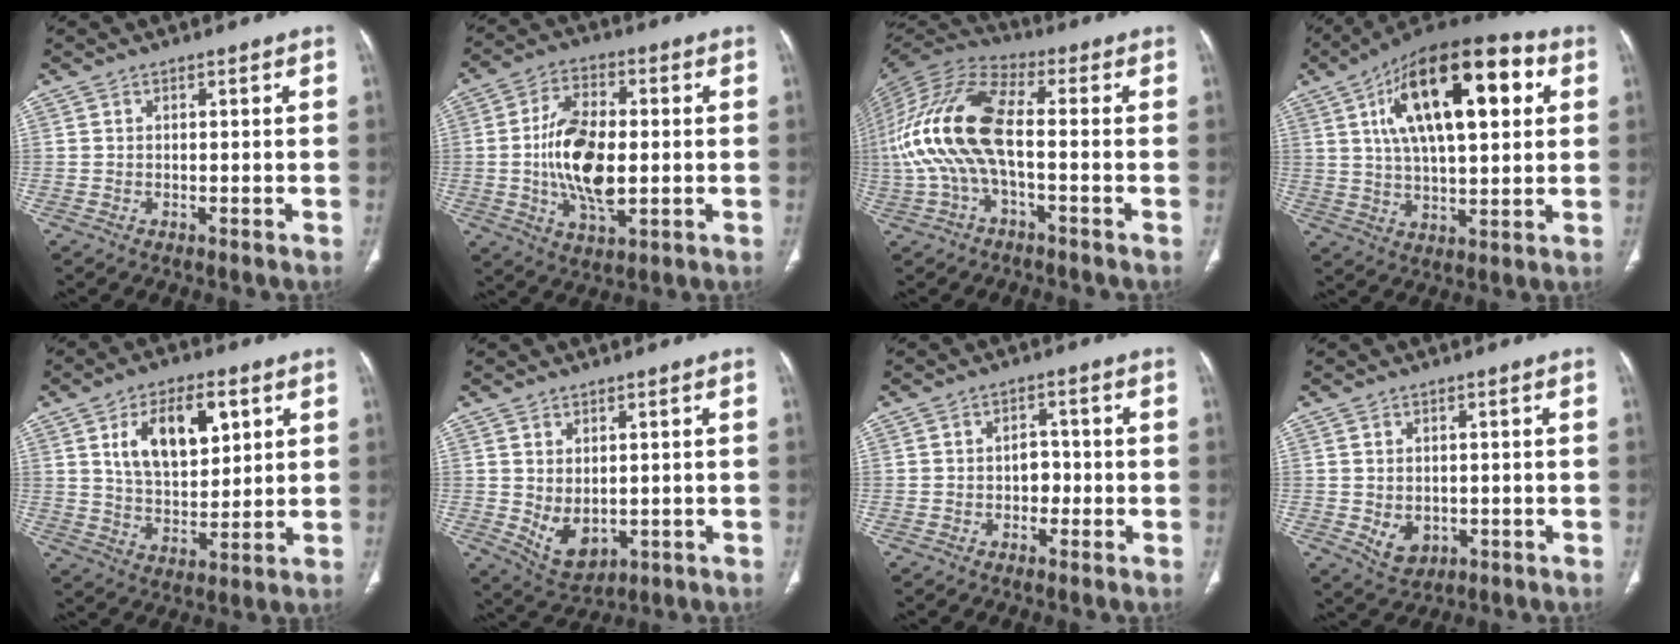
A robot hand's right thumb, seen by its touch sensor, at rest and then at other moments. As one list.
[{"total": 14.4, "force": [-0.6, 7.4, 12.3], "torque": [-0.223, 0.002, -0.009]}, {"total": 16.1, "force": [-1.6, 6.5, 14.7], "torque": [-0.328, 0.037, -0.035]}, {"total": 24.1, "force": [7.6, 10.2, 20.5], "torque": [-0.319, 0.011, 0.117]}, {"total": 14.4, "force": [5.3, 7.7, 10.9], "torque": [-0.153, -0.016, 0.099]}, {"total": 6.6, "force": [-0.3, 4.3, 5.0], "torque": [-0.074, -0.009, 0.021]}, {"total": 3.4, "force": [-0.9, 2.6, 2.0], "torque": [-0.007, 0.014, -0.018]}, {"total": 4.7, "force": [-0.7, 3.7, 2.9], "torque": [-0.037, -0.003, 0.005]}]